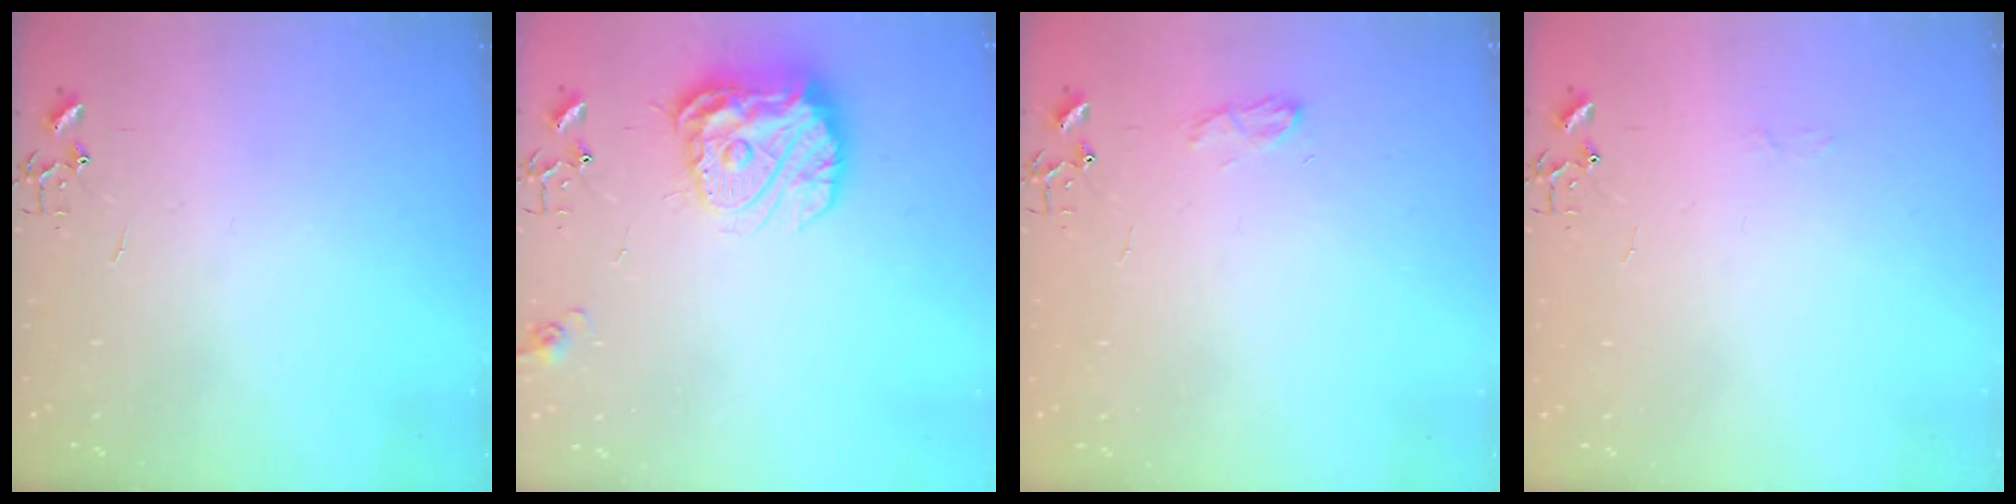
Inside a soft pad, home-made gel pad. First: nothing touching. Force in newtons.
{"total": 17.1, "press": 17.0, "slide": 1.5}
{"total": 7.9, "press": 7.8, "slide": 0.9}
{"total": 3.0, "press": 3.0, "slide": 0.3}